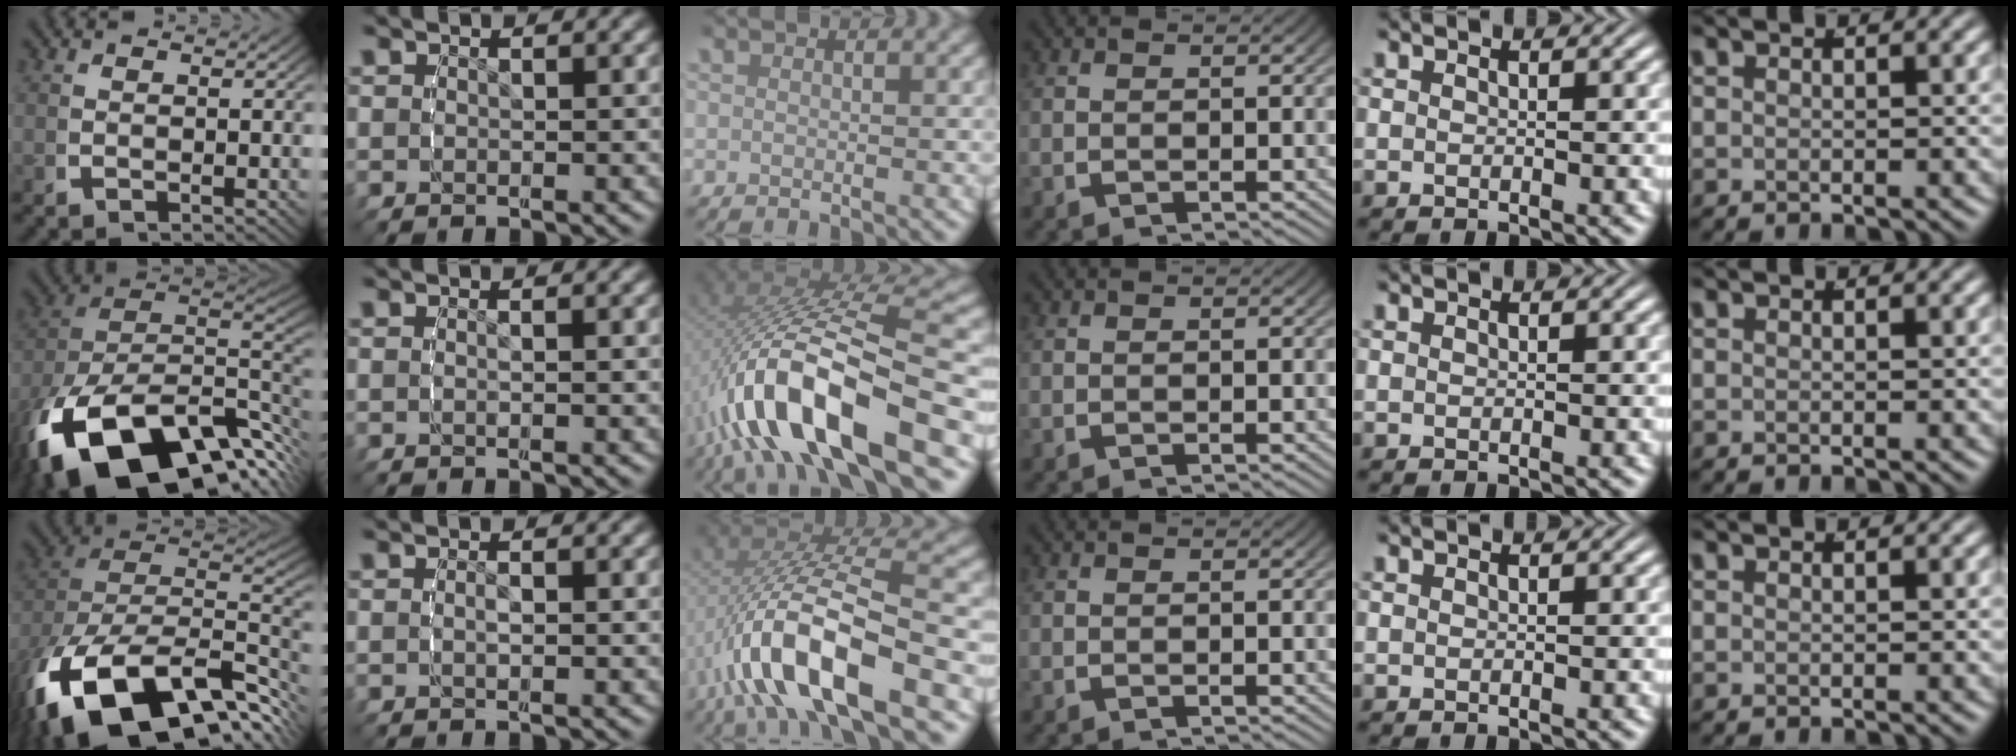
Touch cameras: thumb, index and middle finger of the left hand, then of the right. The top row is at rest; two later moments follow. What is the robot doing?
{"motion": "lift_and_place", "object": "tape"}